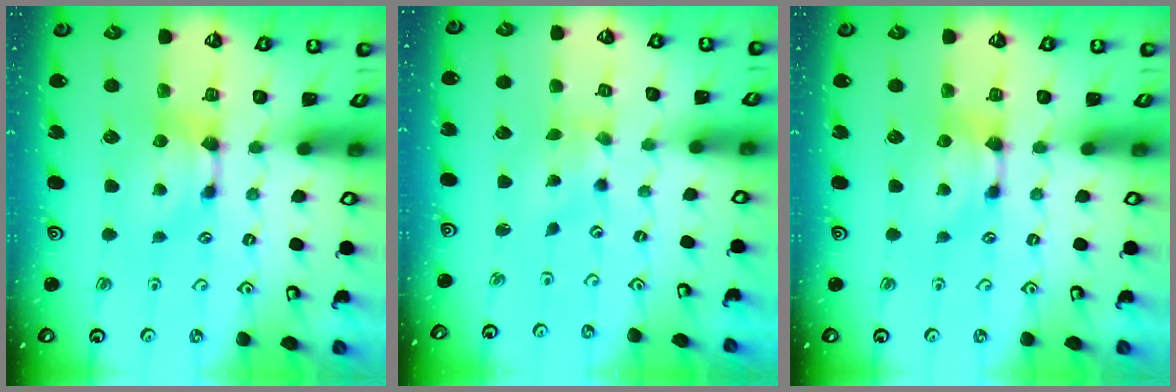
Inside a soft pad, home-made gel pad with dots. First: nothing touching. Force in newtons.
{"total": 2.7, "press": 2.5, "slide": 0.9}
{"total": 0.0}